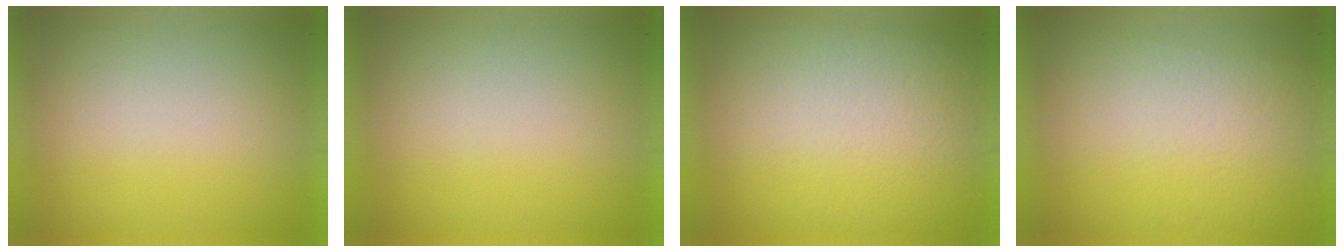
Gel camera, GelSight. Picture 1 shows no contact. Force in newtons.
{"total": 0.0}
{"total": 2.9}
{"total": 2.8}